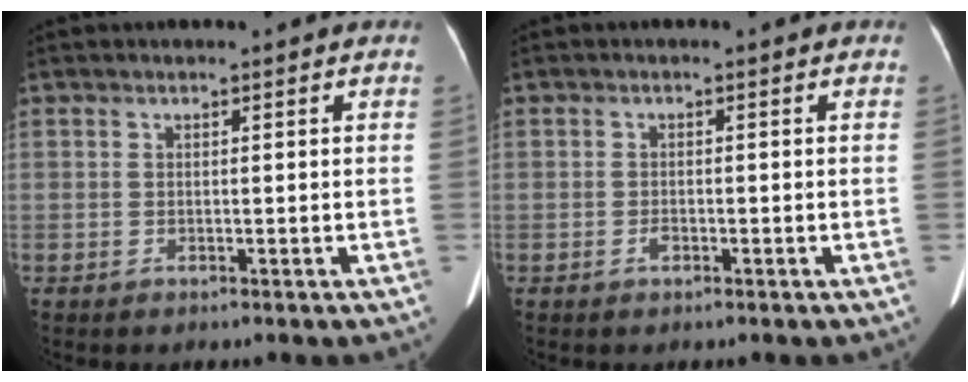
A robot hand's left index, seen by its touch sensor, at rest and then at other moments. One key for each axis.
{"total": 1.1, "fx": -0.9, "fy": 0.4, "fz": 0.4, "tx": -0.012, "ty": -0.006, "tz": -0.010}